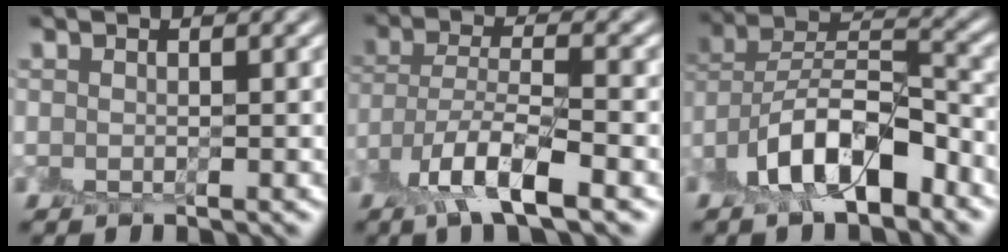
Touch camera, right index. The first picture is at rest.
{"total": 6.3, "force": [-4.0, 1.6, 4.6], "torque": [-0.089, -0.005, -0.085]}
{"total": 8.6, "force": [-5.3, 3.7, 5.6], "torque": [-0.089, 0.011, -0.106]}